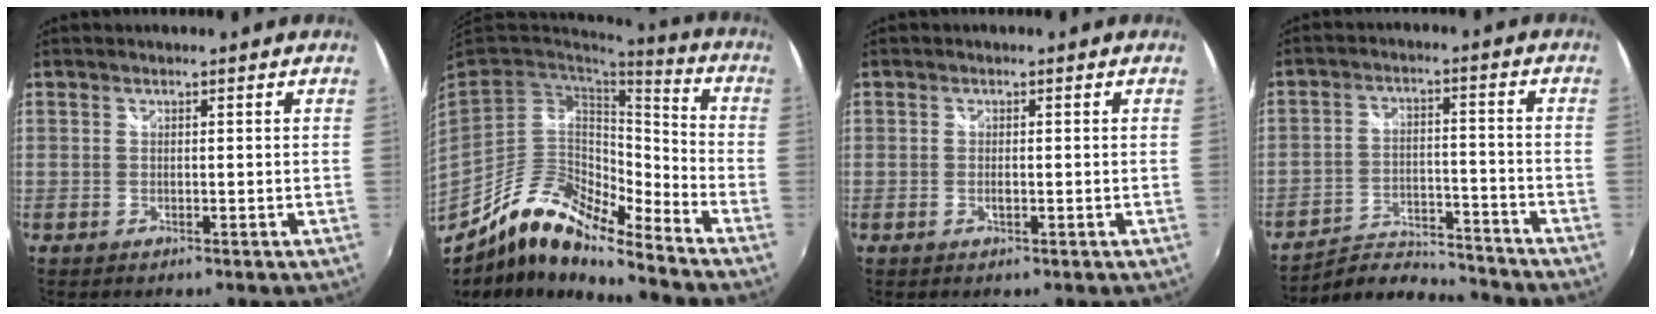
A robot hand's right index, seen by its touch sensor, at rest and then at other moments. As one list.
[{"total": 14.4, "force": [-11.3, 3.6, 8.0], "torque": [-0.148, -0.004, -0.221]}, {"total": 1.2, "force": [-0.5, 0.6, 1.0], "torque": [-0.020, -0.002, -0.008]}, {"total": 11.7, "force": [-11.3, 1.9, 2.6], "torque": [-0.067, 0.002, -0.183]}]